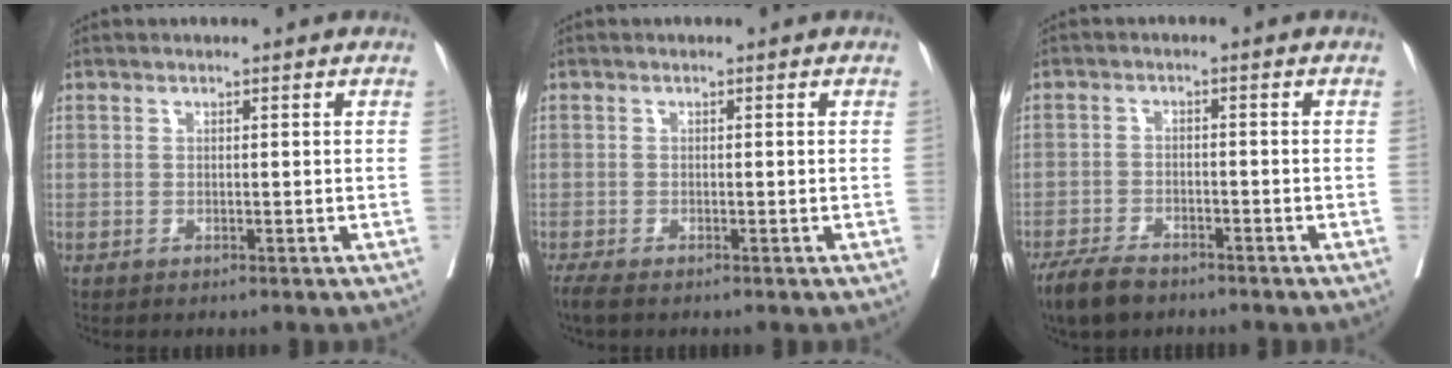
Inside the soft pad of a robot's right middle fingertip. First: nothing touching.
{"total": 2.4, "force": [-2.0, 0.4, 1.3], "torque": [-0.027, -0.010, -0.034]}
{"total": 5.2, "force": [-4.3, 1.8, 2.2], "torque": [-0.041, -0.006, -0.078]}